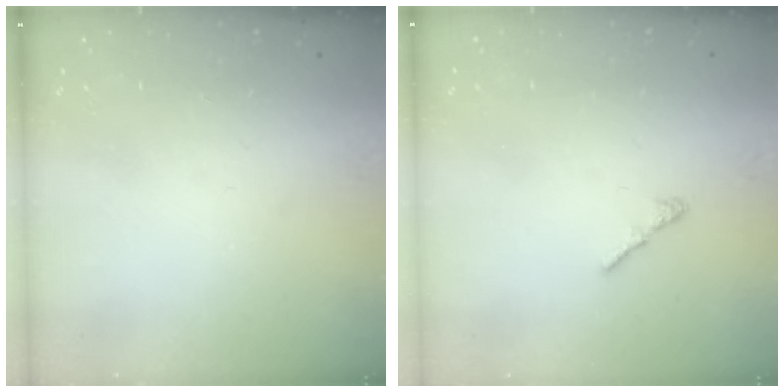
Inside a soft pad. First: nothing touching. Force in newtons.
{"total": 1.3, "press": 1.2, "slide": 0.6}